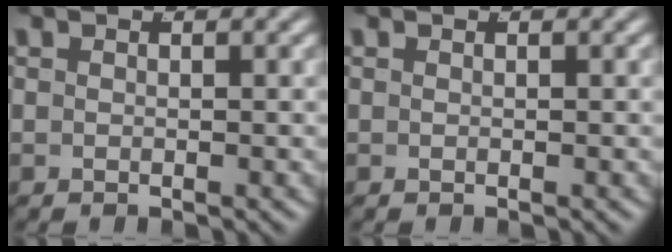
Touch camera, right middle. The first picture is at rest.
{"total": 0.0}